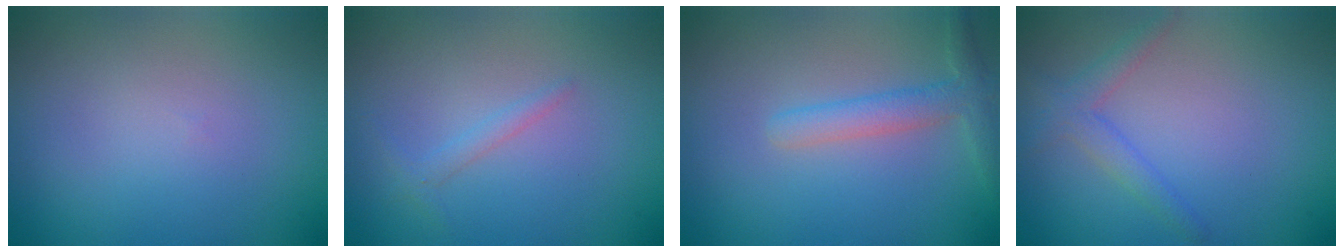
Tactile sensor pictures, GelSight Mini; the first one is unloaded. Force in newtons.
{"total": 0.9, "press": 0.9, "slide": 0.1}
{"total": 2.5, "press": 2.5, "slide": 0.0}
{"total": 2.1, "press": 2.1, "slide": 0.1}